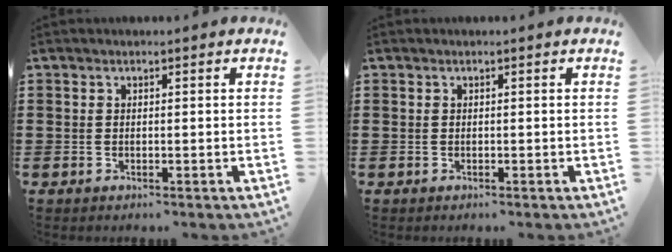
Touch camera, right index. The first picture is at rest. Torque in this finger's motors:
{"motor_torque": [-0.02, -0.03, -0.02, -0.03]}